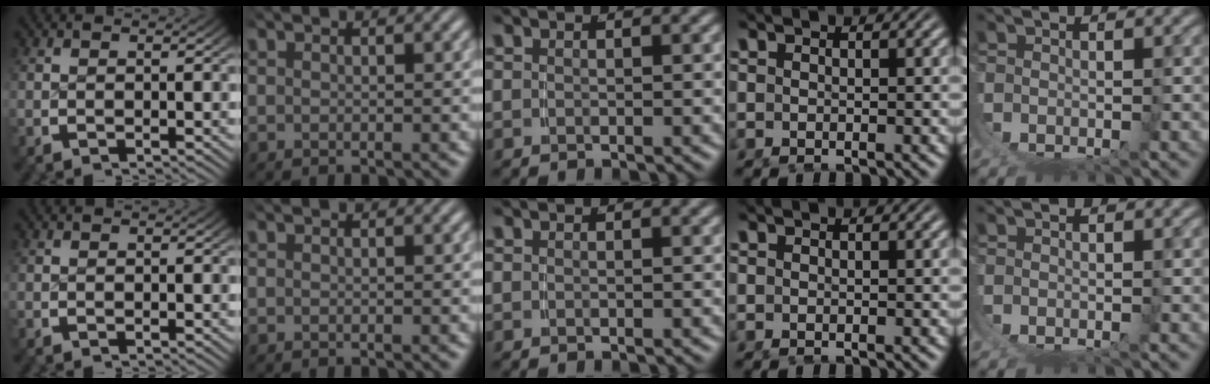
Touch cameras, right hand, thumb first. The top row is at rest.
{}